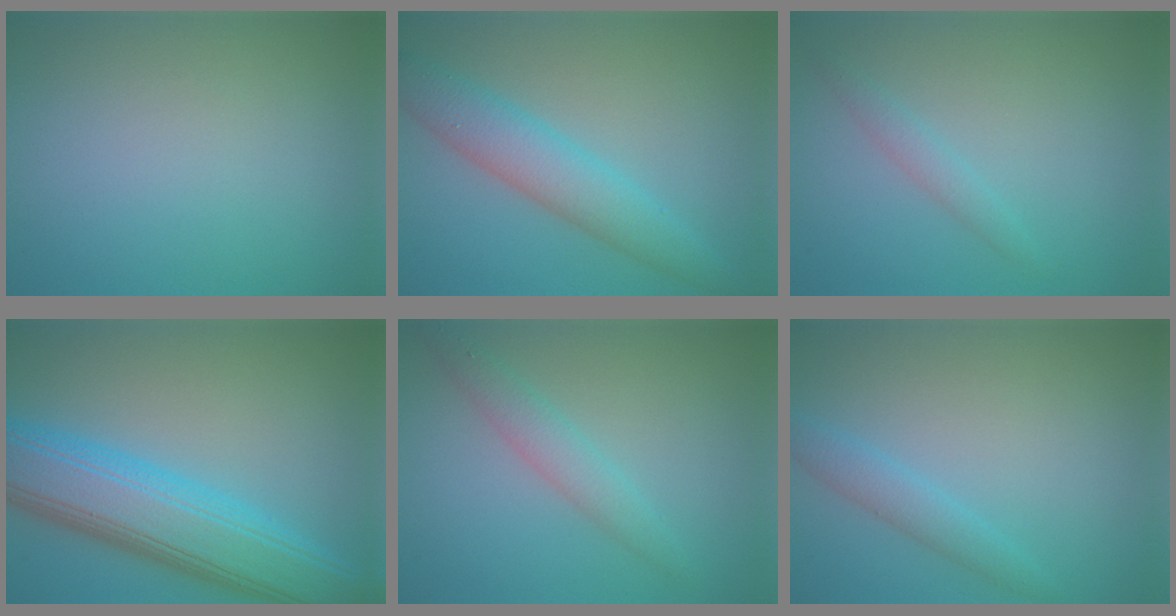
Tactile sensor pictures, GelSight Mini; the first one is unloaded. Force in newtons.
{"total": 4.6, "press": 4.6, "slide": 0.1}
{"total": 1.1, "press": 1.1, "slide": 0.1}
{"total": 10.0, "press": 10.0, "slide": 0.3}
{"total": 2.5, "press": 2.5, "slide": 0.1}
{"total": 2.0, "press": 2.0, "slide": 0.2}